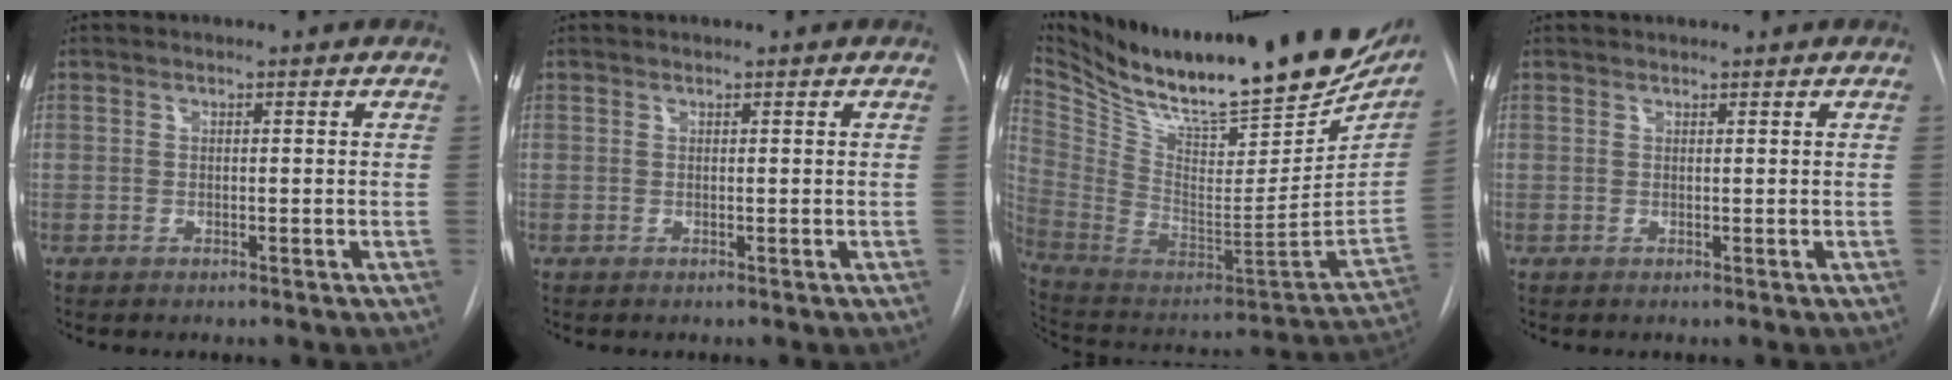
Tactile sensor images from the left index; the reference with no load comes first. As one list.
[{"total": 0.0}, {"total": 32.1, "force": [25.2, 7.3, 18.5], "torque": [-0.303, -0.048, 0.374]}, {"total": 1.0, "force": [1.0, 0.1, 0.1], "torque": [-0.004, 0.016, 0.021]}]